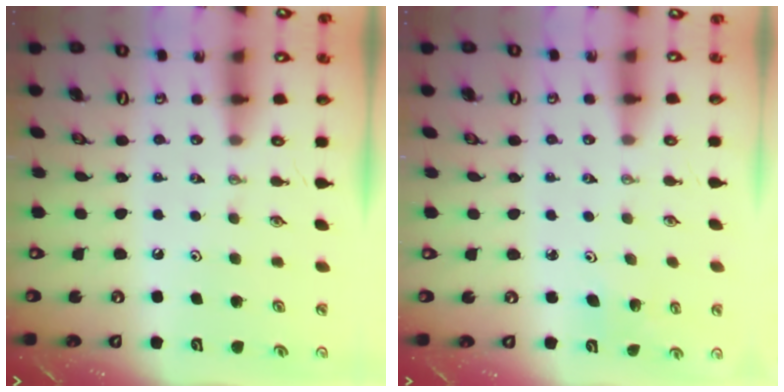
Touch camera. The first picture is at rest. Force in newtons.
{"total": 2.4, "press": 2.2, "slide": 1.0}